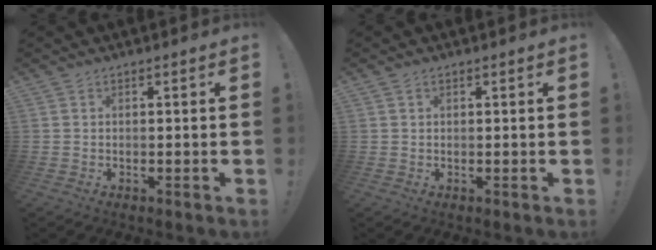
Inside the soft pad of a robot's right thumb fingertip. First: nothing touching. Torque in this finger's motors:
{"motor_torque": [-0.15, -0.30, -0.11, -0.25, 0.09]}